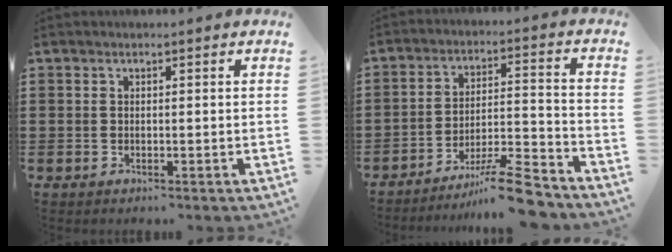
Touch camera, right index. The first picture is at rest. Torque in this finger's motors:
{"motor_torque": [0.40, -0.36, 0.32, 0.05]}